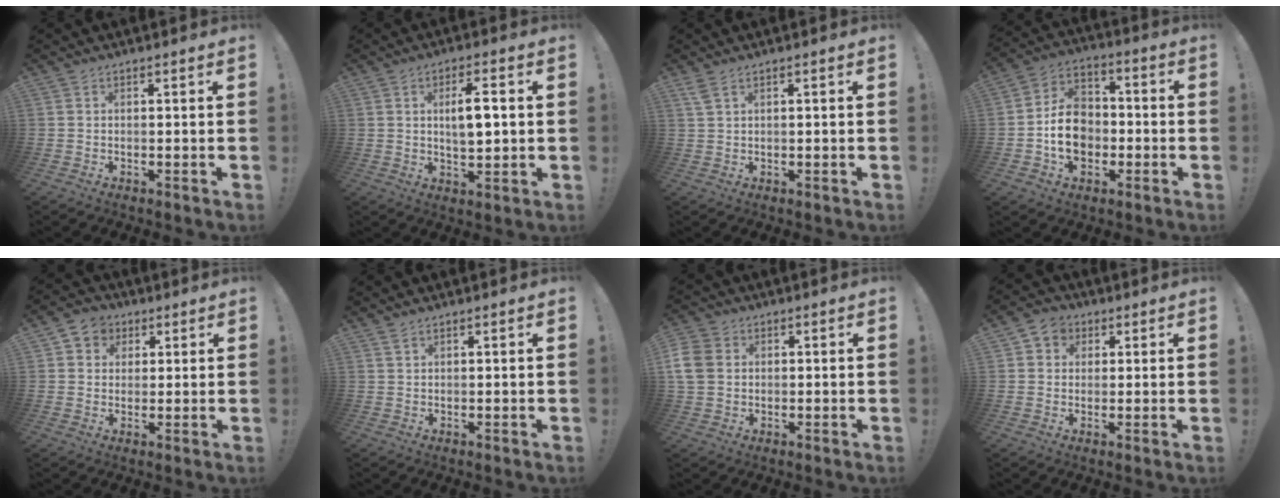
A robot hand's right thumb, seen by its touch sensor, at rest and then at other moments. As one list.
[{"total": 7.7, "force": [1.1, 2.6, 7.2], "torque": [-0.113, -0.001, 0.015]}, {"total": 2.6, "force": [1.7, 0.9, 1.8], "torque": [-0.035, 0.000, 0.032]}, {"total": 13.8, "force": [-2.6, 10.9, 8.1], "torque": [-0.128, 0.031, -0.041]}, {"total": 6.3, "force": [2.1, 5.6, 1.7], "torque": [-0.025, -0.004, 0.042]}, {"total": 1.1, "force": [0.9, 0.3, 0.5], "torque": [-0.006, -0.001, 0.017]}, {"total": 7.8, "force": [1.1, 6.6, 4.1], "torque": [-0.088, 0.003, 0.024]}, {"total": 5.4, "force": [1.8, 4.8, 1.6], "torque": [-0.020, -0.005, 0.033]}]